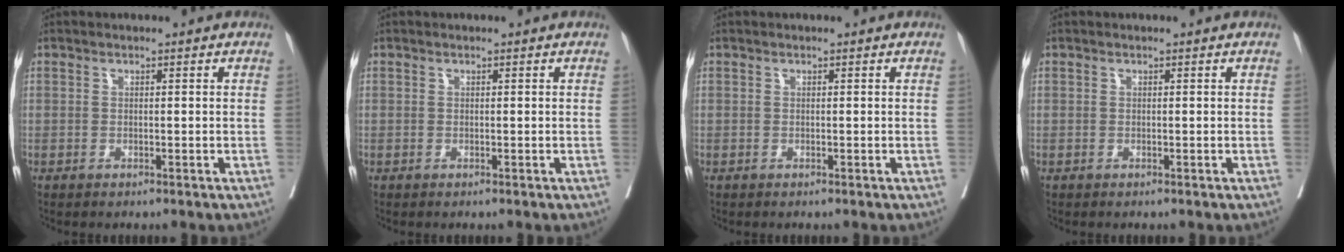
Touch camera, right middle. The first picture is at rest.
{"total": 0.0}
{"total": 0.0}
{"total": 0.0}